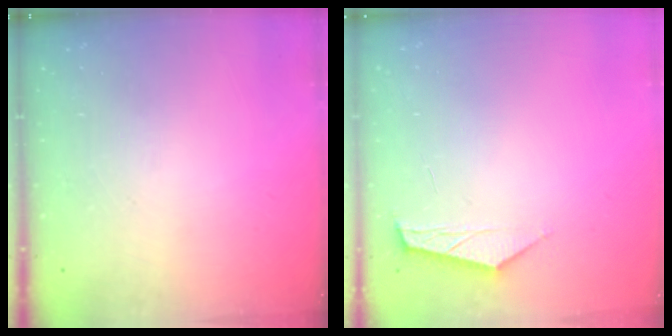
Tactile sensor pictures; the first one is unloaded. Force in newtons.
{"total": 2.7, "press": 2.7, "slide": 0.4}